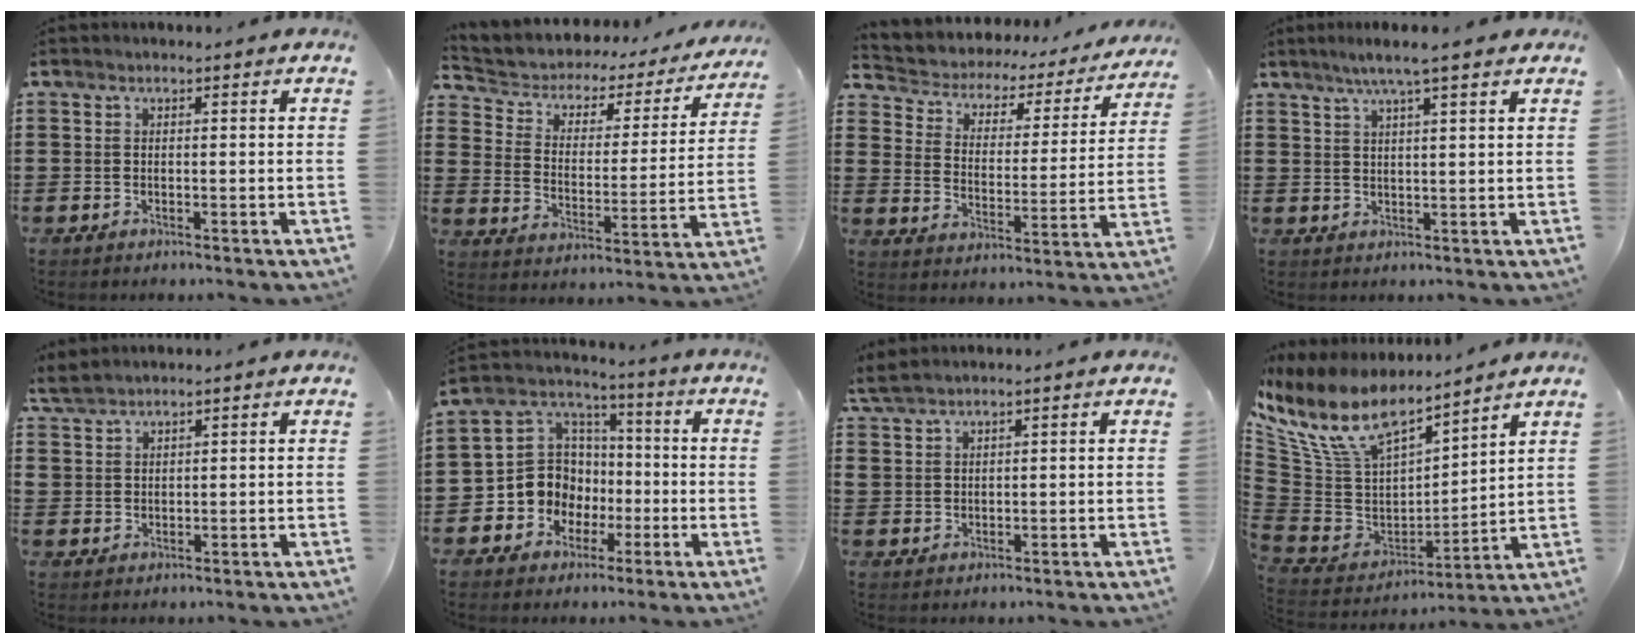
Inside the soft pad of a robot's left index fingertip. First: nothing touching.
{"total": 3.2, "force": [2.3, 1.9, 1.0], "torque": [-0.039, -0.022, 0.028]}
{"total": 2.7, "force": [2.3, 1.3, 0.5], "torque": [-0.029, -0.024, 0.027]}
{"total": 4.8, "force": [3.6, -0.1, 3.2], "torque": [-0.070, 0.000, 0.063]}
{"total": 2.8, "force": [2.6, 1.0, 0.4], "torque": [-0.018, 0.000, 0.050]}
{"total": 9.5, "force": [-1.8, 9.0, 2.4], "torque": [-0.104, 0.003, -0.035]}
{"total": 2.4, "force": [2.2, 0.7, 0.7], "torque": [-0.021, 0.003, 0.042]}
{"total": 12.5, "force": [9.0, 5.4, 6.8], "torque": [-0.180, -0.057, 0.162]}